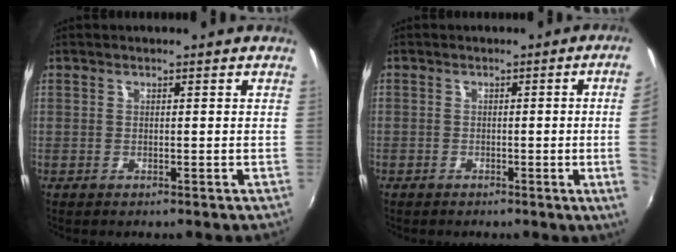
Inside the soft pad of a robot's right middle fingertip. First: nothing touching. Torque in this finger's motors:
{"motor_torque": [0.95, -0.98, -1.05, -0.21]}